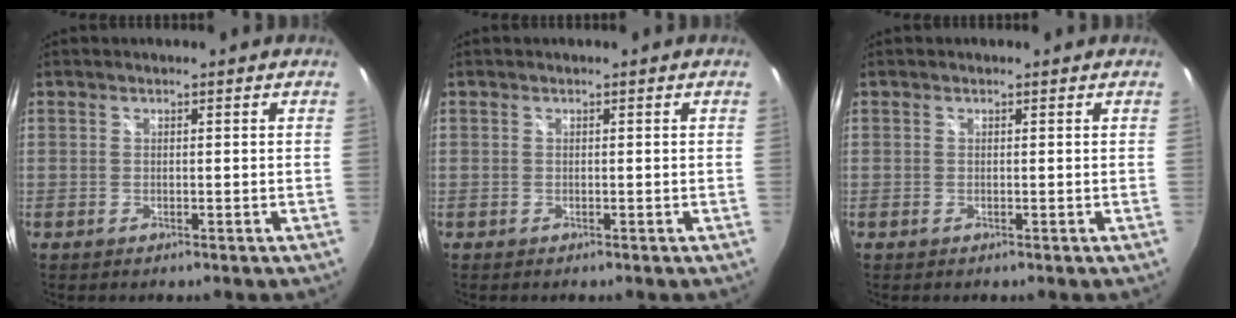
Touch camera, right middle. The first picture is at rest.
{"total": 0.0}
{"total": 0.0}